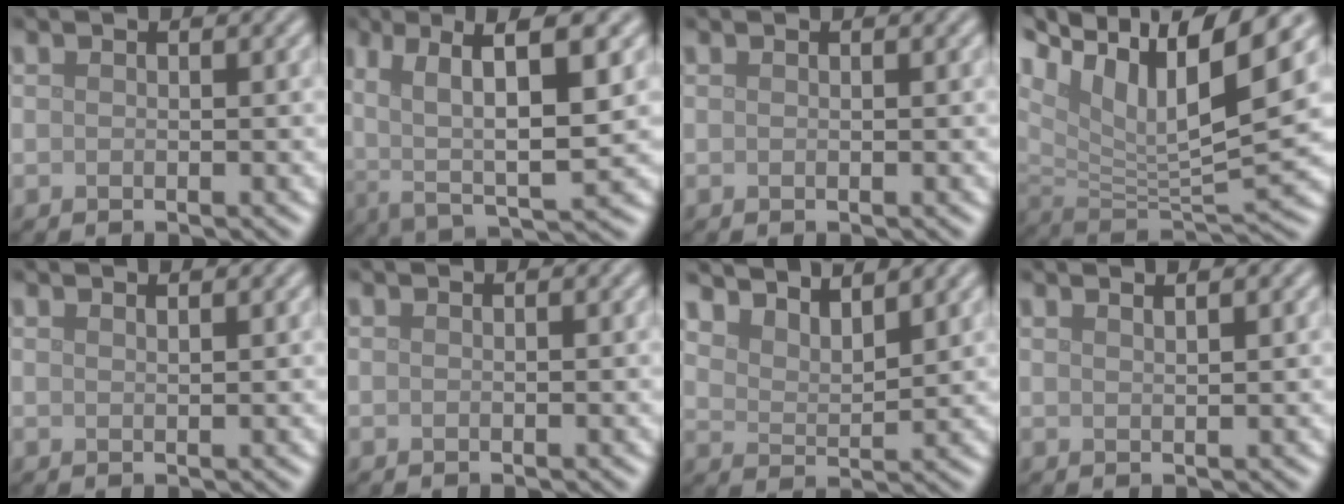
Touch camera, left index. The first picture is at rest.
{"total": 9.7, "force": [2.4, 3.1, 8.9], "torque": [-0.160, 0.000, 0.040]}
{"total": 0.0}
{"total": 13.9, "force": [7.1, 5.1, 10.7], "torque": [-0.214, 0.022, 0.126]}
{"total": 0.9, "force": [0.8, 0.3, 0.4], "torque": [0.002, 0.000, 0.009]}
{"total": 0.0}
{"total": 4.9, "force": [4.5, 1.2, 1.7], "torque": [-0.033, 0.001, 0.068]}
{"total": 1.9, "force": [1.4, 0.7, 1.2], "torque": [-0.001, 0.005, 0.003]}